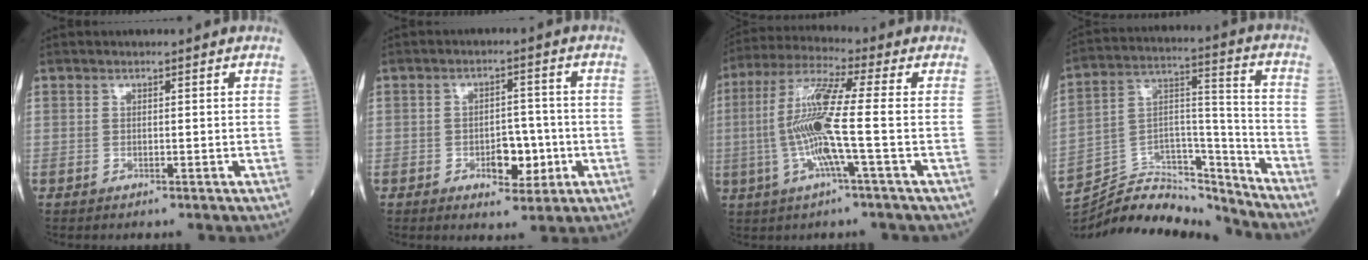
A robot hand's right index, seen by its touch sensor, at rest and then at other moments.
{"total": 5.8, "force": [-1.7, 3.0, 4.7], "torque": [-0.065, 0.002, -0.021]}
{"total": 11.9, "force": [-1.4, -0.4, 11.8], "torque": [-0.241, 0.004, -0.040]}
{"total": 18.9, "force": [-18.3, 3.5, 3.1], "torque": [-0.056, 0.045, -0.308]}